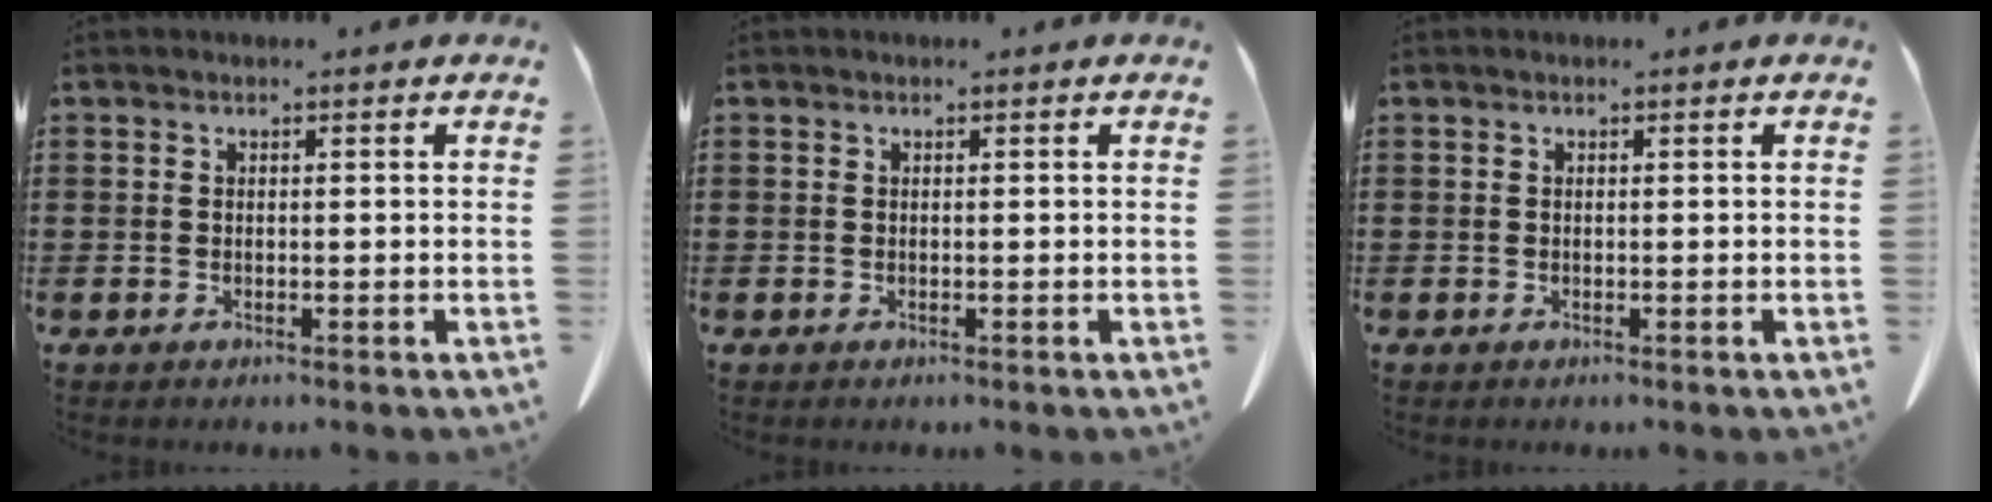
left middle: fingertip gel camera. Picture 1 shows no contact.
{"total": 0.0}
{"total": 0.0}